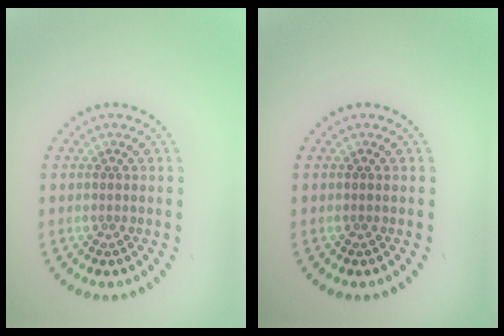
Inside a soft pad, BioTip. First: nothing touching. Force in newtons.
{"total": 0.0}